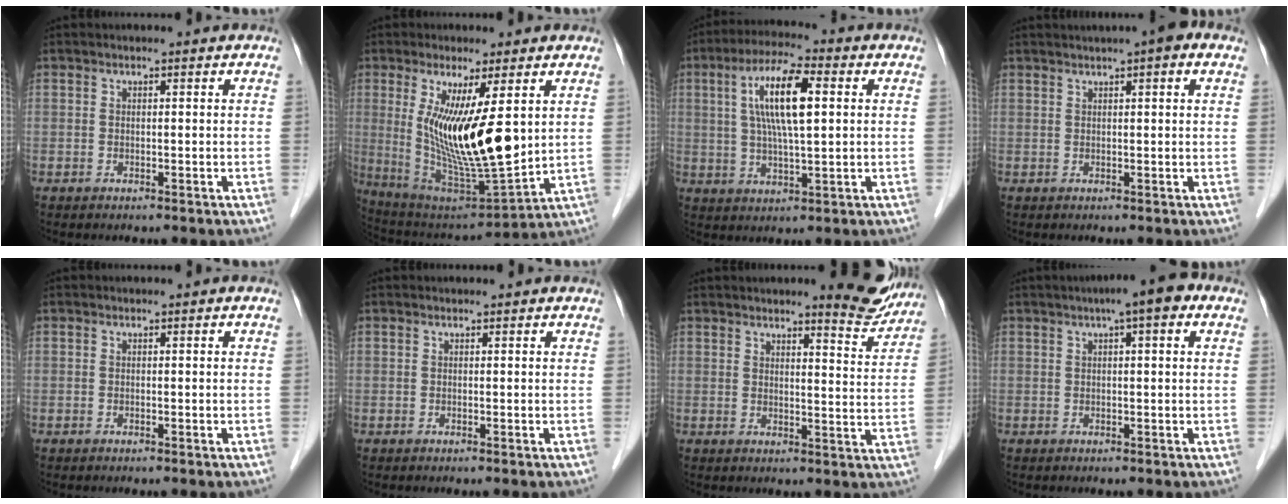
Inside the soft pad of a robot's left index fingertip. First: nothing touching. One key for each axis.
{"total": 15.5, "fx": 2.7, "fy": 2.6, "fz": 15.0, "tx": -0.278, "ty": -0.026, "tz": 0.061}
{"total": 10.6, "fx": 2.3, "fy": 1.9, "fz": 10.1, "tx": -0.194, "ty": 0.013, "tz": 0.040}
{"total": 4.6, "fx": 2.9, "fy": 0.4, "fz": 3.6, "tx": -0.049, "ty": 0.022, "tz": 0.039}
{"total": 0.0}
{"total": 1.7, "fx": 1.6, "fy": 0.4, "fz": 0.3, "tx": -0.013, "ty": 0.016, "tz": 0.016}
{"total": 7.5, "fx": 6.7, "fy": 0.8, "fz": 3.2, "tx": -0.033, "ty": -0.024, "tz": 0.076}
{"total": 6.1, "fx": 3.2, "fy": 1.0, "fz": 5.1, "tx": -0.072, "ty": 0.024, "tz": 0.042}